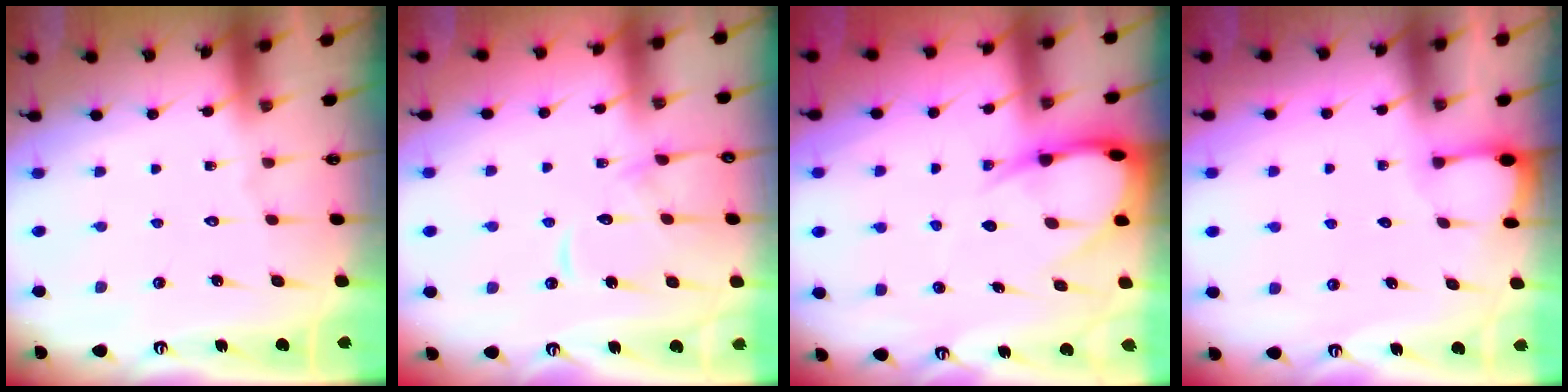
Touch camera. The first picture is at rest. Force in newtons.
{"total": 11.8, "press": 11.7, "slide": 1.0}
{"total": 9.9, "press": 9.9, "slide": 1.0}
{"total": 1.7, "press": 1.7, "slide": 0.2}